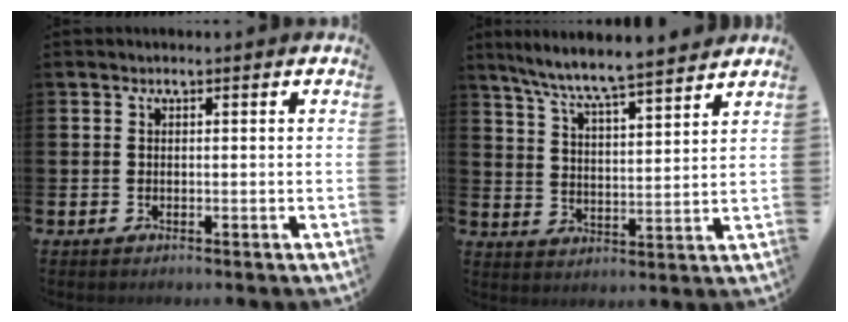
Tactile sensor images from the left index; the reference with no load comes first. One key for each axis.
{"total": 7.6, "fx": 7.2, "fy": 0.0, "fz": 2.4, "tx": -0.074, "ty": -0.049, "tz": 0.126}